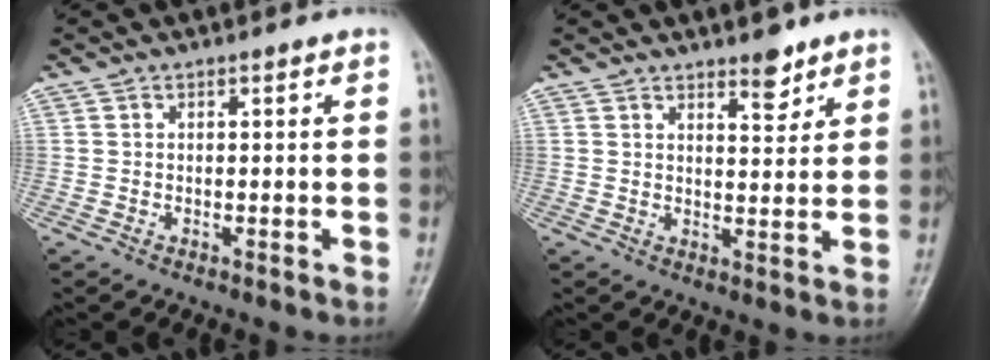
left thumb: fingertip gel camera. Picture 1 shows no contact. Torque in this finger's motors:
{"motor_torque": [0.05, 0.05, 0.10, 0.07, 0.05]}